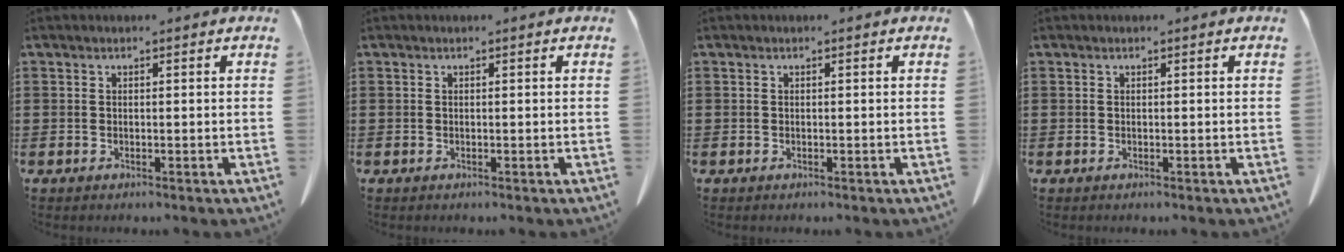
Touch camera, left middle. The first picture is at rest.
{"total": 0.0}
{"total": 0.0}
{"total": 0.0}